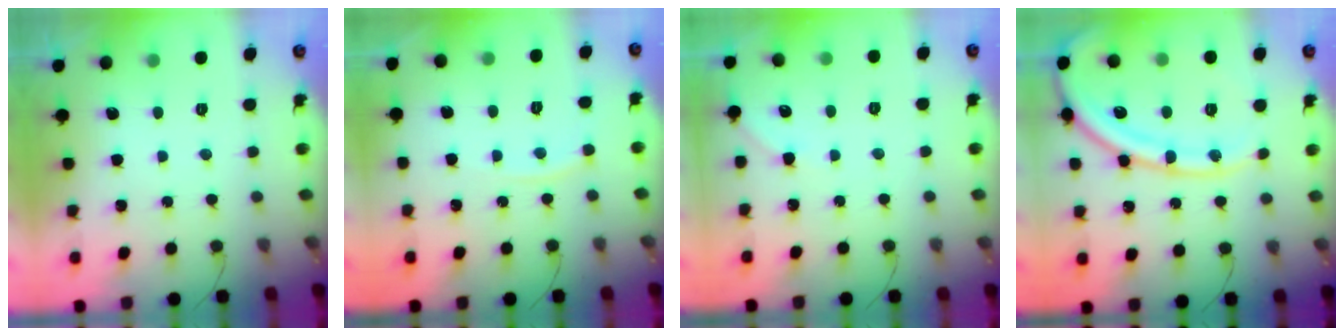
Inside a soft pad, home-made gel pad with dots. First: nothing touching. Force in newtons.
{"total": 2.5, "press": 2.5, "slide": 0.4}
{"total": 2.9, "press": 2.8, "slide": 0.4}
{"total": 16.0, "press": 15.8, "slide": 2.1}